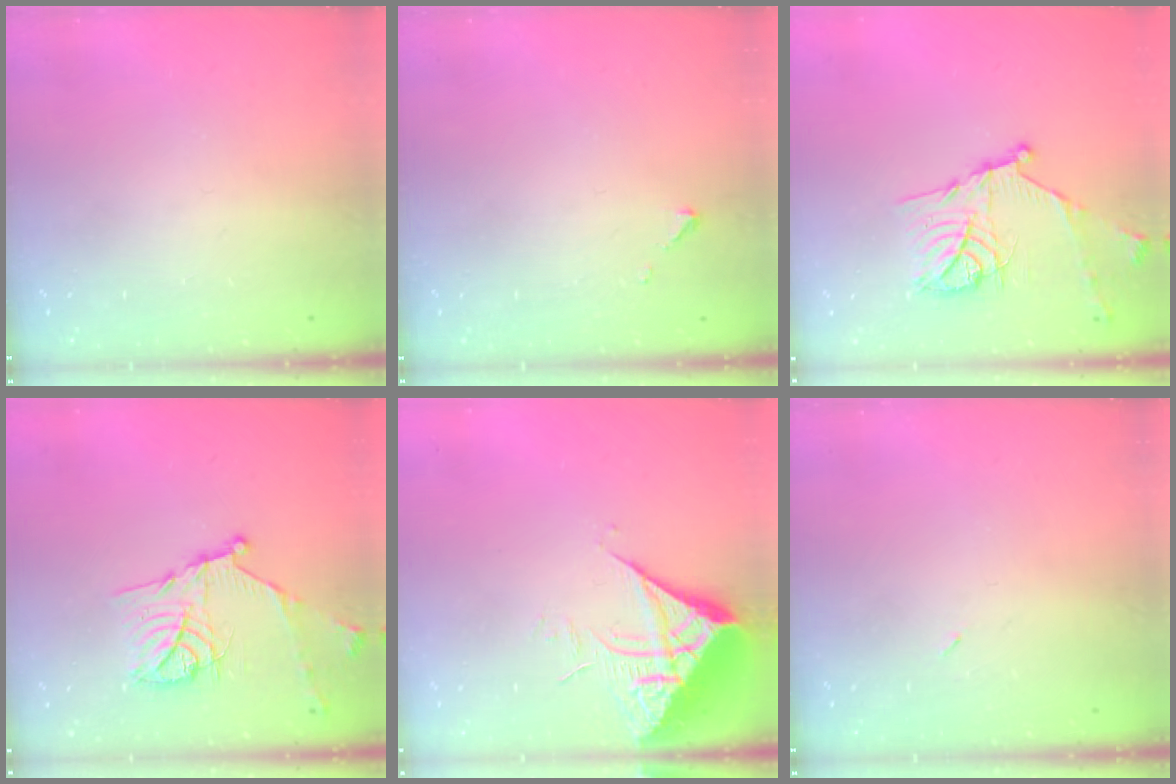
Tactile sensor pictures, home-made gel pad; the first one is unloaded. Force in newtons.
{"total": 2.6, "press": 2.6, "slide": 0.3}
{"total": 16.1, "press": 16.1, "slide": 1.3}
{"total": 16.1, "press": 16.1, "slide": 1.3}
{"total": 8.0, "press": 8.0, "slide": 0.8}
{"total": 2.2, "press": 2.1, "slide": 0.9}